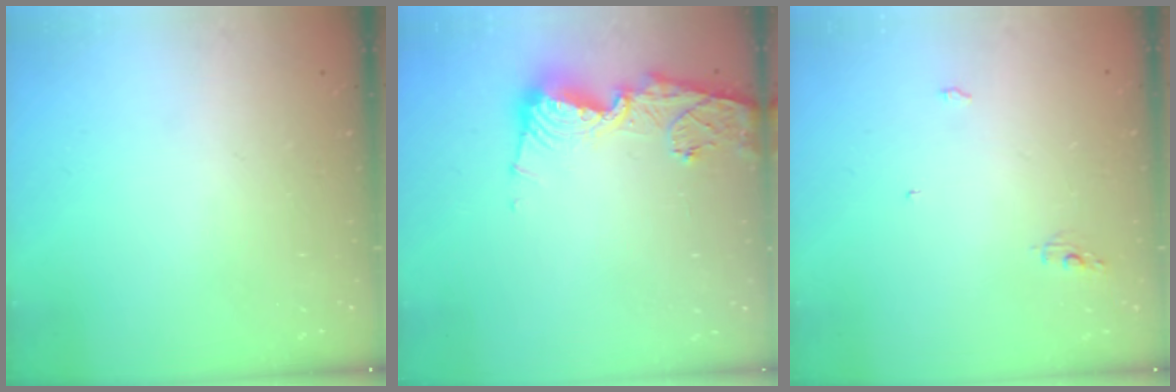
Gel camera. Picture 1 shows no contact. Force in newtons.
{"total": 11.2, "press": 11.2, "slide": 1.3}
{"total": 3.4, "press": 3.4, "slide": 0.0}